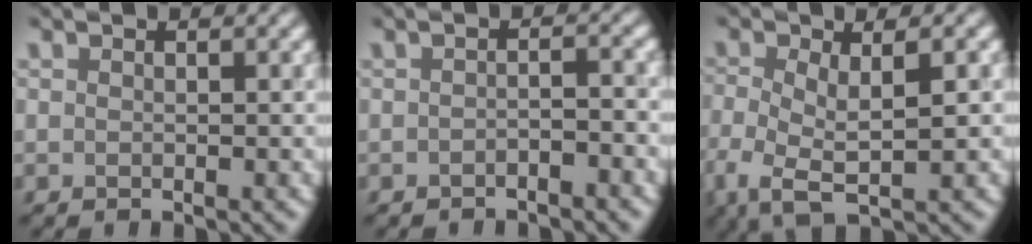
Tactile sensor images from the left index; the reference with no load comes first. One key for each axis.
{"total": 1.4, "fx": -1.0, "fy": 0.3, "fz": 1.0, "tx": -0.017, "ty": 0.002, "tz": -0.021}
{"total": 5.6, "fx": -1.4, "fy": 2.0, "fz": 5.0, "tx": -0.109, "ty": -0.009, "tz": -0.028}